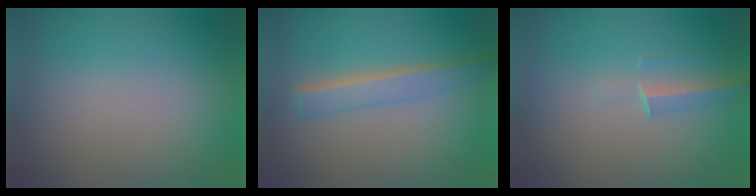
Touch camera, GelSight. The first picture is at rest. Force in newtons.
{"total": 2.3}
{"total": 1.4}